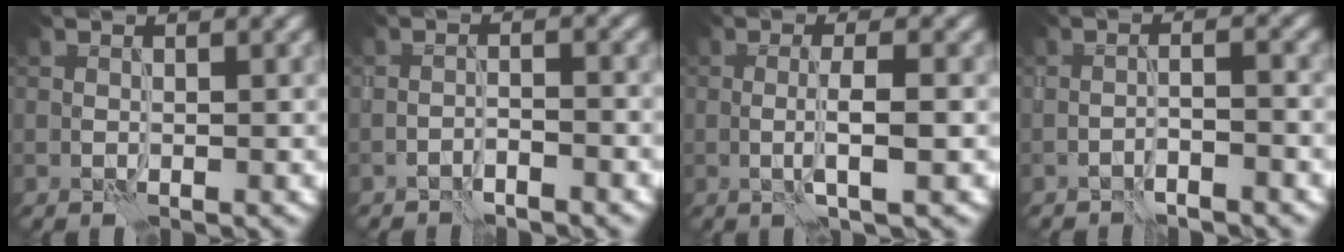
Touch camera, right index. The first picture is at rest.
{"total": 1.8, "force": [-1.7, 0.2, 0.6], "torque": [-0.009, 0.007, -0.034]}
{"total": 2.9, "force": [-0.4, 0.4, 2.9], "torque": [-0.052, 0.001, -0.008]}
{"total": 1.9, "force": [-1.6, 0.1, 1.1], "torque": [-0.018, 0.009, -0.034]}